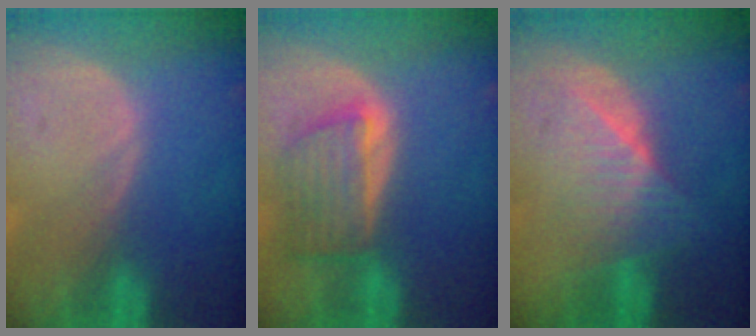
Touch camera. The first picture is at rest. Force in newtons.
{"total": 6.0, "press": 6.0, "slide": 0.7}
{"total": 6.4, "press": 6.0, "slide": 2.2}